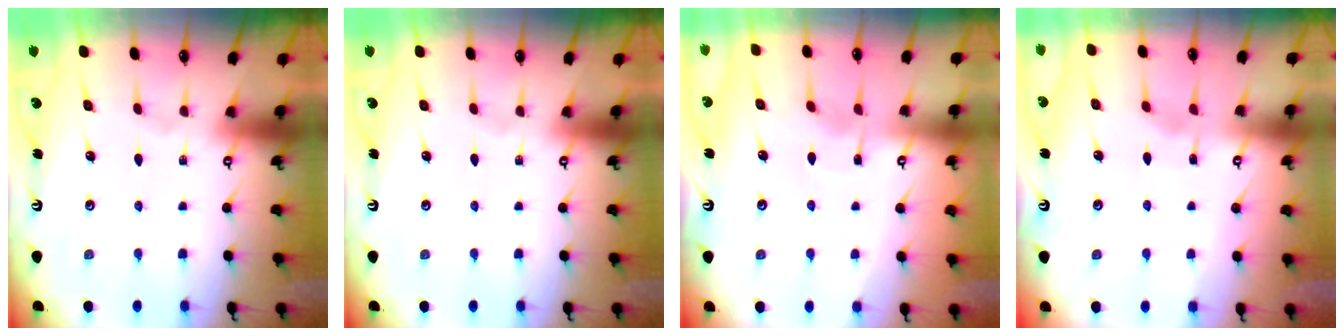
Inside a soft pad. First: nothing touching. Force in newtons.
{"total": 0.0}
{"total": 2.3, "press": 2.3, "slide": 0.3}
{"total": 2.6, "press": 2.6, "slide": 0.4}